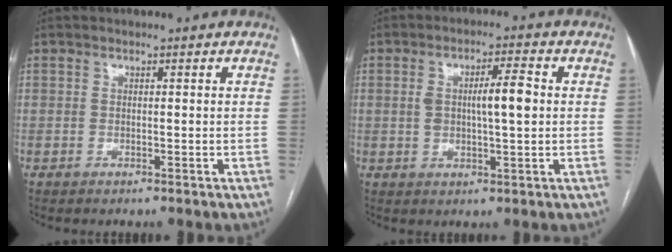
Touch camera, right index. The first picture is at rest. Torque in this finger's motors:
{"motor_torque": [0.18, 0.02, 0.13, 0.06]}